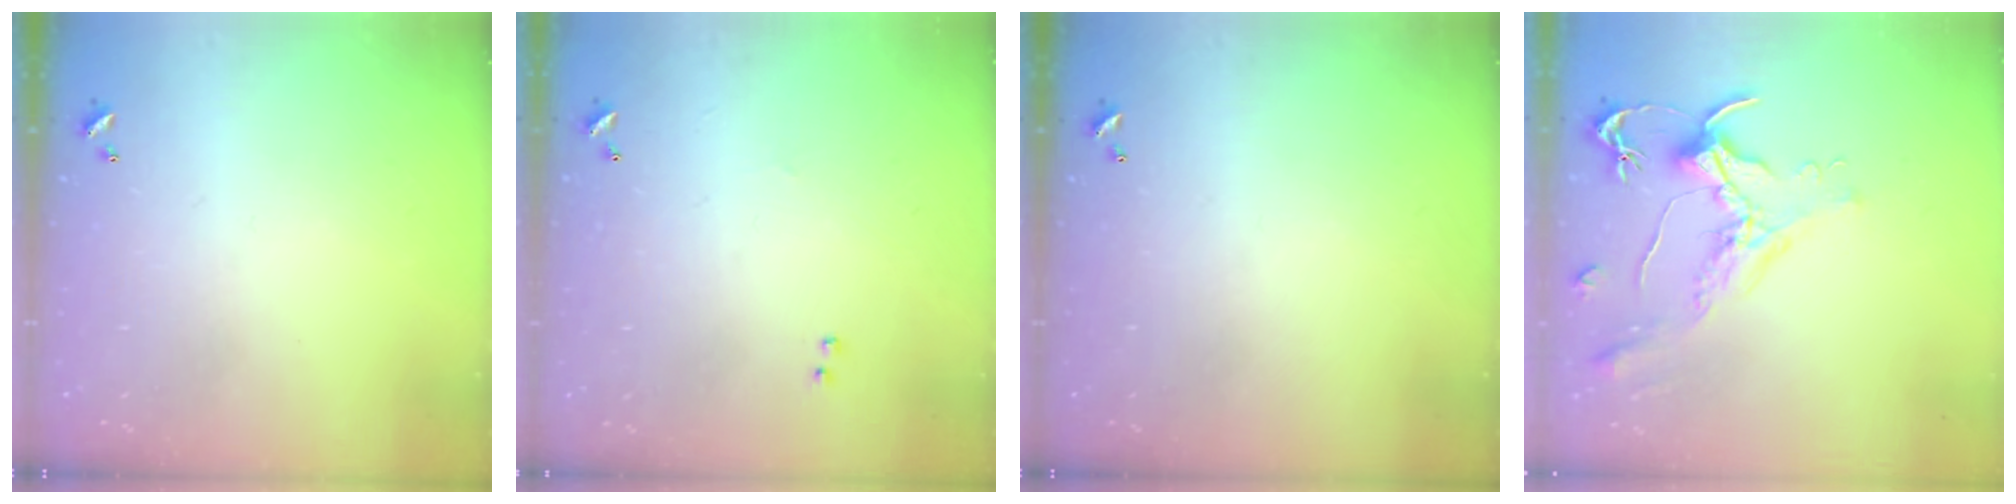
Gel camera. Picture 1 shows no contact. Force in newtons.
{"total": 2.3, "press": 2.2, "slide": 0.8}
{"total": 0.0}
{"total": 1.6, "press": 1.4, "slide": 0.7}